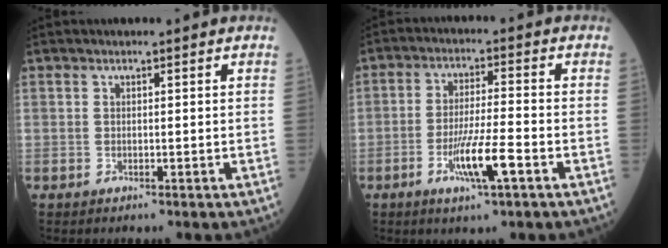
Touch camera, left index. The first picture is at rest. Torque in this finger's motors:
{"motor_torque": [1.35, 0.79, 0.44, 0.06]}